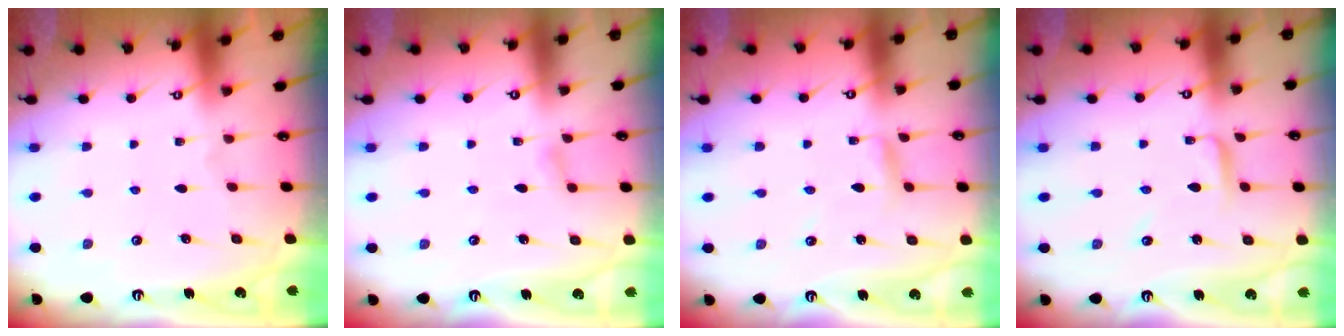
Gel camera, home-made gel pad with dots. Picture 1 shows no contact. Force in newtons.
{"total": 6.2, "press": 6.2, "slide": 0.5}
{"total": 2.8, "press": 2.8, "slide": 0.1}
{"total": 3.2, "press": 3.2, "slide": 0.0}